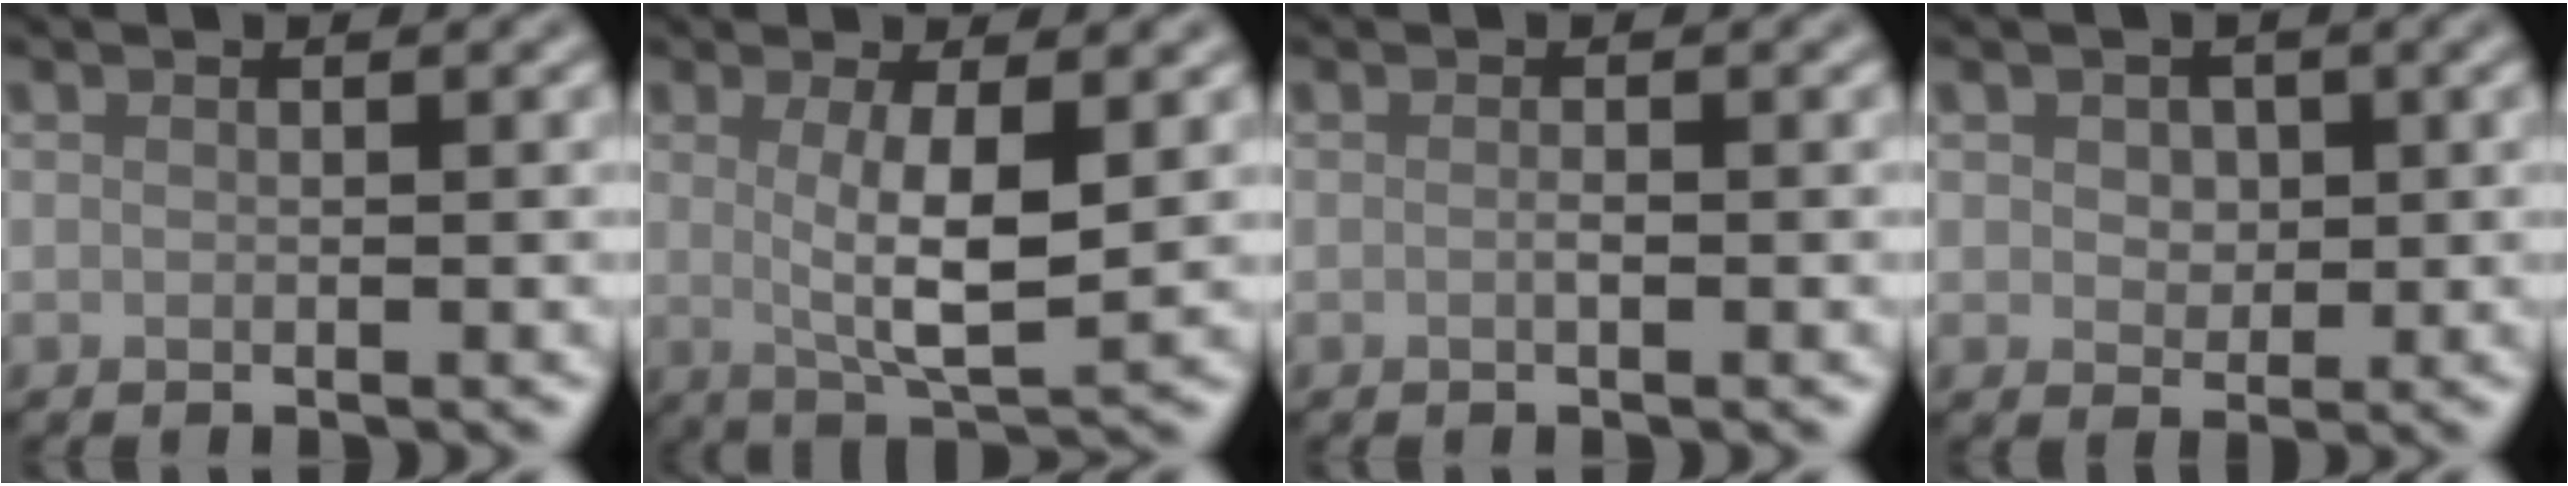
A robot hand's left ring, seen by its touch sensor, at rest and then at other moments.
{"total": 5.4, "force": [0.6, 1.4, 5.1], "torque": [-0.093, -0.009, 0.016]}
{"total": 0.6, "force": [-0.1, 0.1, 0.6], "torque": [-0.011, -0.001, -0.002]}
{"total": 2.0, "force": [0.5, 1.7, 1.1], "torque": [-0.023, -0.002, 0.002]}